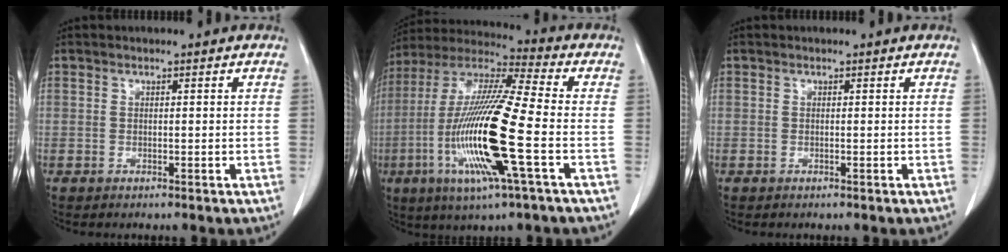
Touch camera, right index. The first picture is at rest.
{"total": 19.4, "force": [-5.1, 0.9, 18.7], "torque": [-0.394, -0.019, -0.102]}
{"total": 0.0}